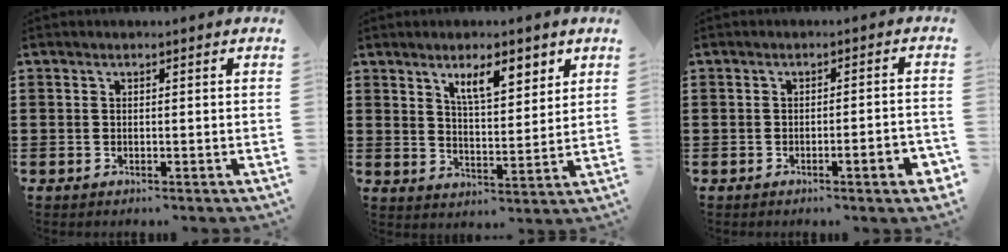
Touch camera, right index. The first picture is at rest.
{"total": 7.0, "force": [4.3, 2.3, 5.0], "torque": [-0.086, -0.006, 0.070]}
{"total": 3.7, "force": [-1.9, 0.1, 3.2], "torque": [-0.050, -0.009, -0.030]}